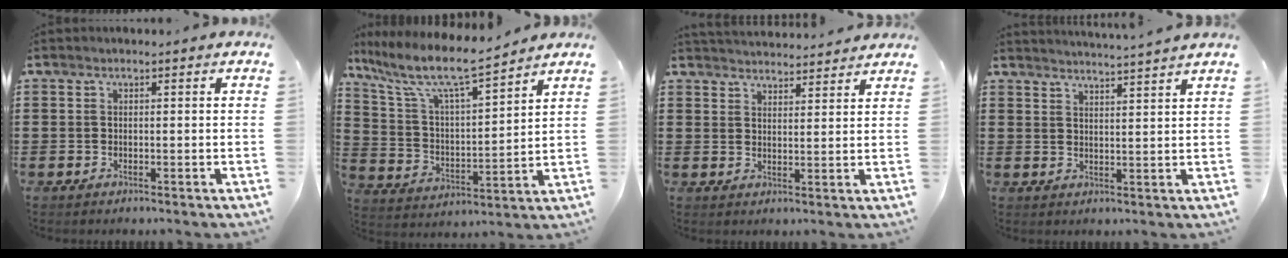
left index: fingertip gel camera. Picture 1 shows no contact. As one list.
[{"total": 9.2, "force": [7.4, 1.2, 5.3], "torque": [-0.135, -0.043, 0.120]}, {"total": 3.4, "force": [3.4, 0.0, -0.1], "torque": [-0.008, -0.016, 0.063]}, {"total": 3.2, "force": [3.1, -0.9, 0.2], "torque": [-0.014, -0.018, 0.054]}]